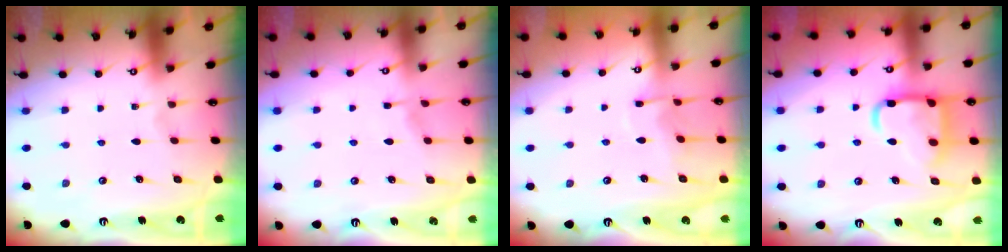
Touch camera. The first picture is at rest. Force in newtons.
{"total": 1.7, "press": 1.7, "slide": 0.3}
{"total": 5.1, "press": 5.1, "slide": 0.7}
{"total": 15.5, "press": 15.4, "slide": 1.5}